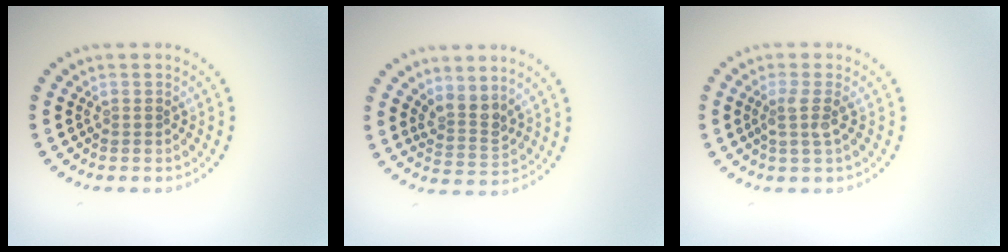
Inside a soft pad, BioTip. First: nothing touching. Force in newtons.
{"total": 2.5, "press": 1.9, "slide": 1.7}
{"total": 1.8, "press": 1.3, "slide": 1.3}